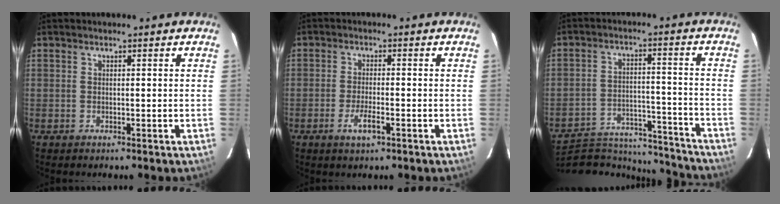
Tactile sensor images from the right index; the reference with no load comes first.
{"total": 3.8, "force": [-2.0, 0.8, 3.1], "torque": [-0.069, -0.006, -0.037]}
{"total": 20.0, "force": [-18.8, 5.6, 4.2], "torque": [-0.093, 0.026, -0.253]}